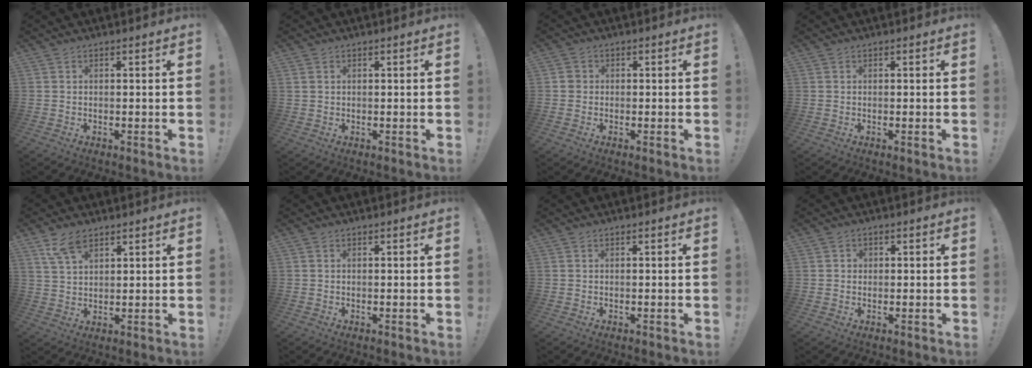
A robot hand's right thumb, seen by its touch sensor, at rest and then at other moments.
{"total": 0.7, "force": [0.3, 0.6, 0.3], "torque": [-0.010, 0.004, 0.006]}
{"total": 2.0, "force": [-0.5, 1.8, 0.7], "torque": [-0.018, 0.010, -0.007]}
{"total": 0.5, "force": [-0.2, -0.1, 0.4], "torque": [-0.014, 0.002, -0.002]}
{"total": 7.4, "force": [4.7, 3.7, 4.4], "torque": [-0.084, -0.014, 0.091]}
{"total": 0.0}
{"total": 0.0}
{"total": 1.3, "force": [0.0, 1.3, 0.4], "torque": [-0.004, 0.001, 0.000]}